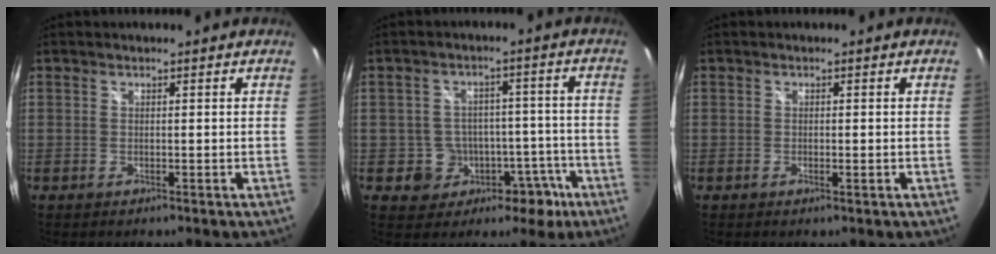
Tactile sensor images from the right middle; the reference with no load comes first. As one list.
[{"total": 9.7, "force": [-4.5, 8.1, 3.1], "torque": [-0.054, 0.035, -0.040]}, {"total": 1.0, "force": [-0.4, 0.2, 0.9], "torque": [-0.016, -0.001, -0.007]}]